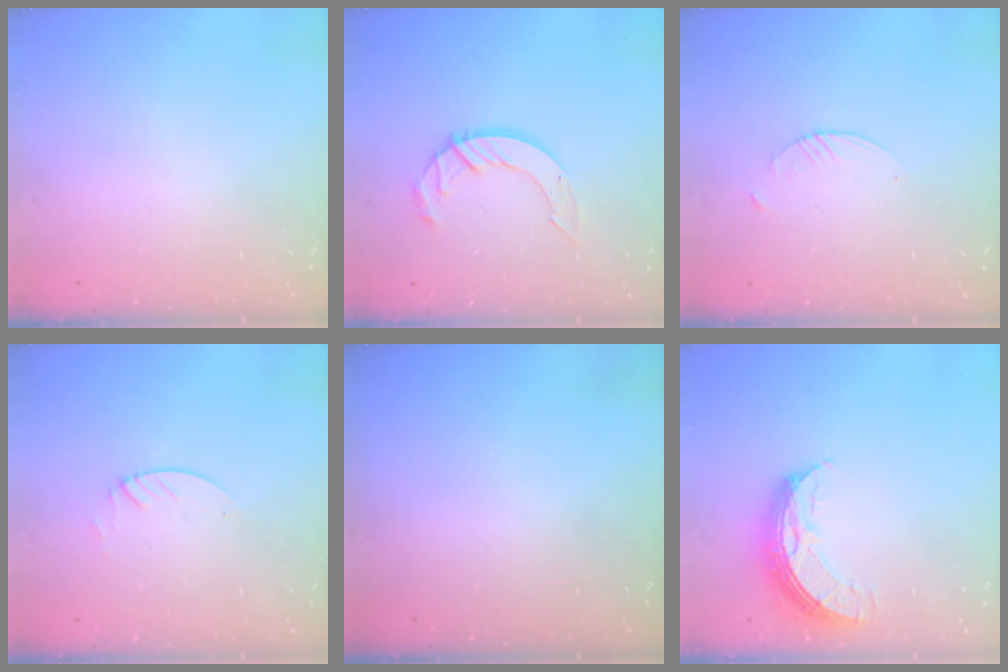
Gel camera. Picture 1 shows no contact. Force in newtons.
{"total": 9.8, "press": 9.8, "slide": 0.9}
{"total": 1.5, "press": 1.5, "slide": 0.2}
{"total": 1.3, "press": 1.3, "slide": 0.1}
{"total": 0.0}
{"total": 9.8, "press": 9.8, "slide": 0.6}